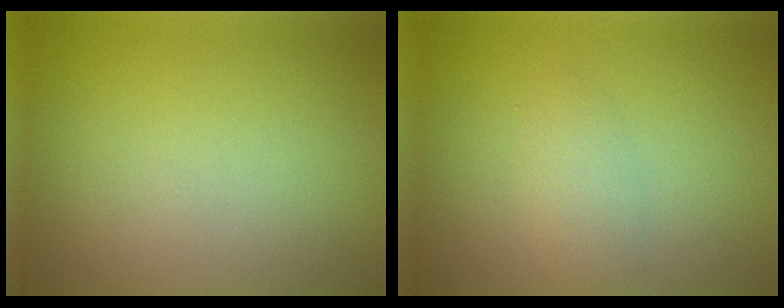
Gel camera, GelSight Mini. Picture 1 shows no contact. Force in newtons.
{"total": 1.9, "press": 1.9, "slide": 0.1}